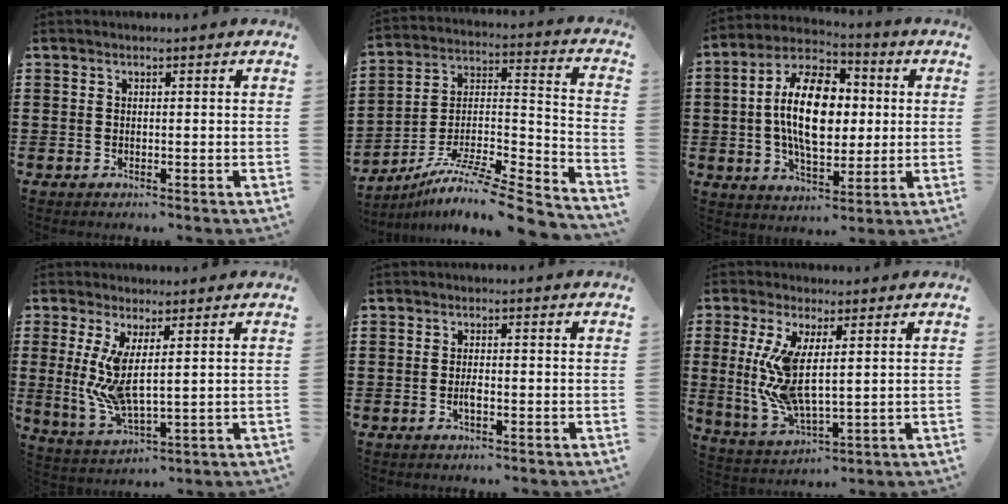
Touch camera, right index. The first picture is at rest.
{"total": 8.5, "force": [-6.9, 0.9, 4.9], "torque": [-0.084, -0.001, -0.137]}
{"total": 14.2, "force": [0.9, 7.8, 11.8], "torque": [-0.225, 0.007, 0.010]}
{"total": 7.0, "force": [1.9, 2.0, 6.4], "torque": [-0.149, -0.014, 0.031]}
{"total": 1.7, "force": [-0.7, 0.5, 1.5], "torque": [-0.029, 0.002, -0.013]}
{"total": 8.9, "force": [1.8, 3.5, 8.0], "torque": [-0.183, -0.011, 0.031]}